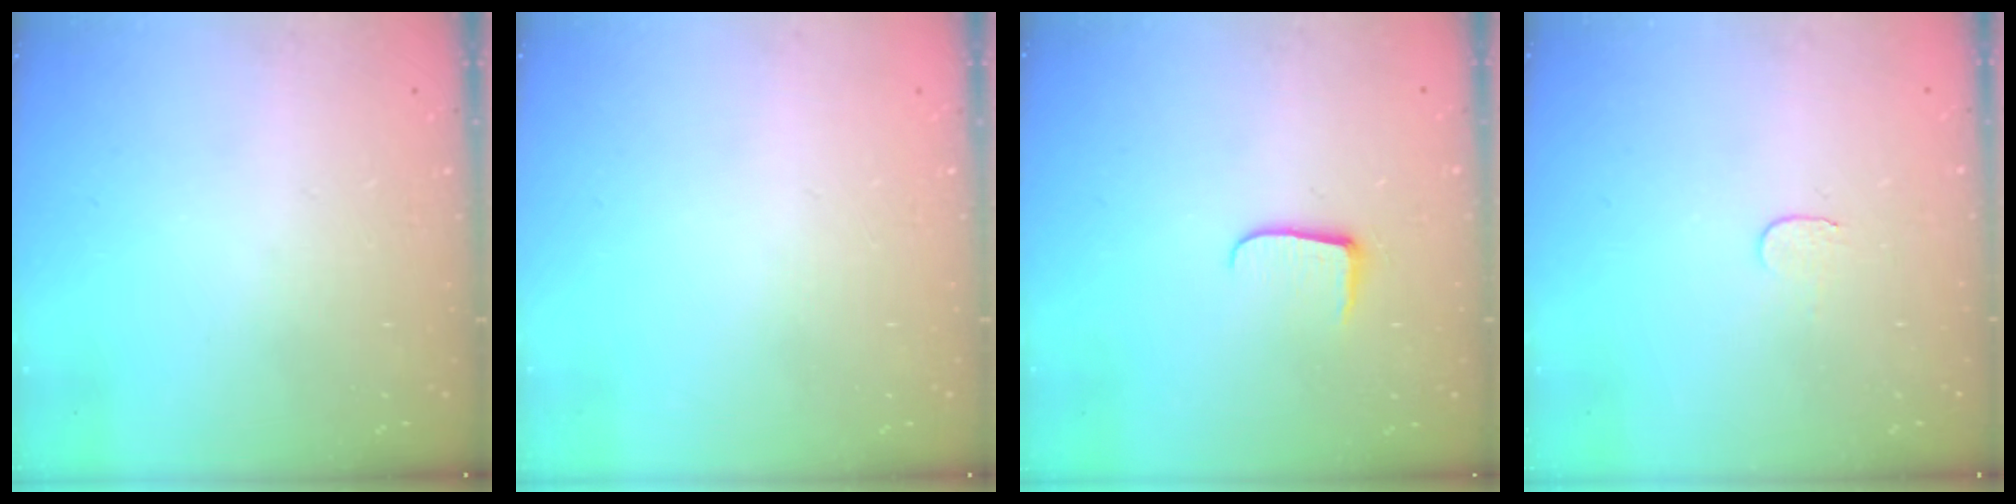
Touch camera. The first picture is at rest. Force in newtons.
{"total": 0.0}
{"total": 6.2, "press": 6.1, "slide": 0.7}
{"total": 3.7, "press": 3.7, "slide": 0.4}